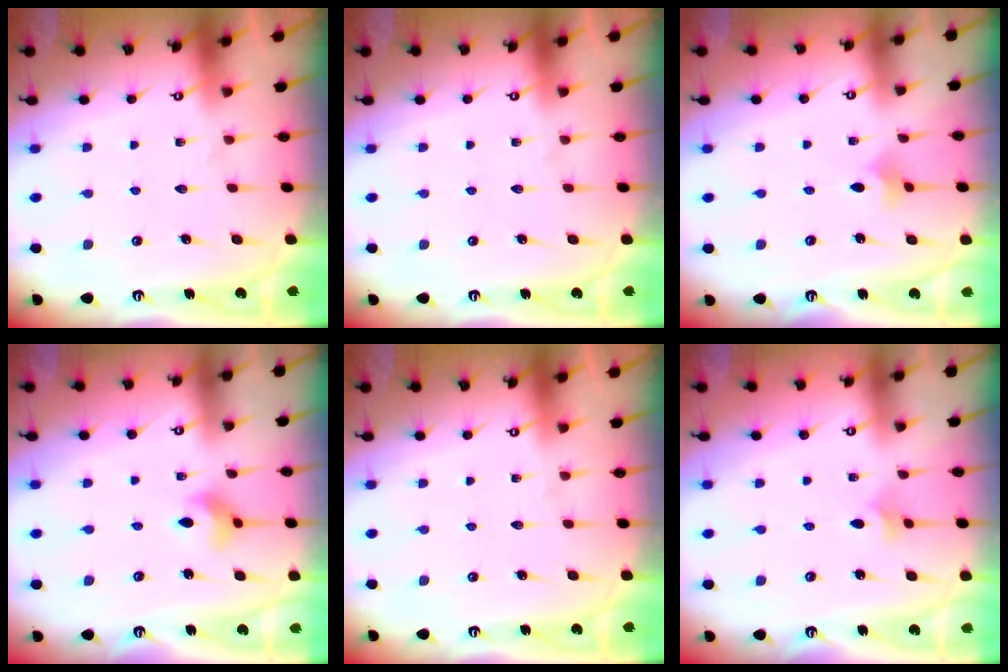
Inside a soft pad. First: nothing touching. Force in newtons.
{"total": 0.0}
{"total": 2.4, "press": 2.4, "slide": 0.5}
{"total": 5.3, "press": 5.2, "slide": 0.8}
{"total": 0.0}
{"total": 2.3, "press": 2.2, "slide": 0.6}